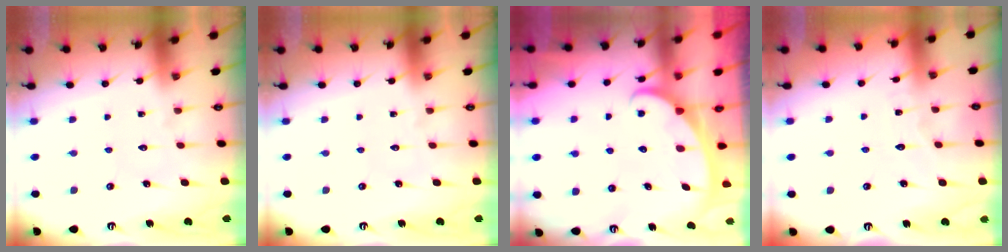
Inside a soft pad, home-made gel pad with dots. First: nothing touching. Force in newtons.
{"total": 0.0}
{"total": 2.3, "press": 2.3, "slide": 0.4}
{"total": 3.4, "press": 3.4, "slide": 0.2}